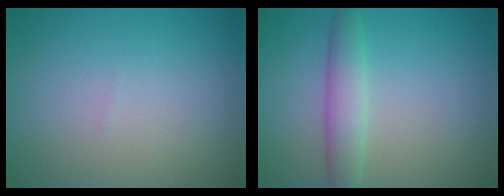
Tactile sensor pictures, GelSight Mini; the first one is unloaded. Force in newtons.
{"total": 3.0, "press": 3.0, "slide": 0.0}